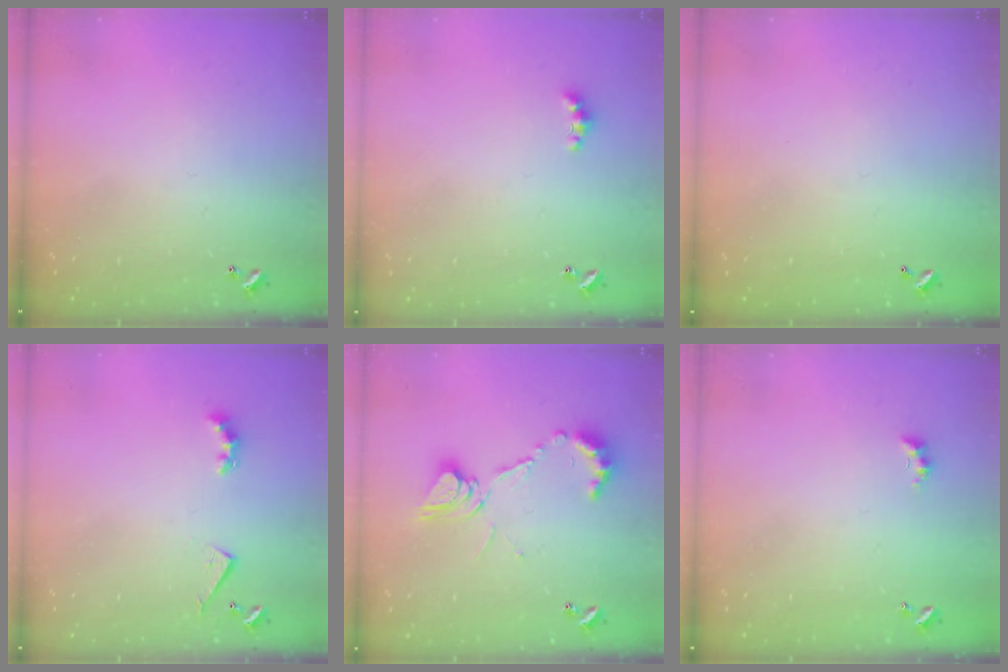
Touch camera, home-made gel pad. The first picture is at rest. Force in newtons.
{"total": 2.8, "press": 2.8, "slide": 0.6}
{"total": 2.9, "press": 2.9, "slide": 0.1}
{"total": 3.5, "press": 3.5, "slide": 0.6}
{"total": 14.0, "press": 13.9, "slide": 2.1}
{"total": 1.6, "press": 1.5, "slide": 0.6}